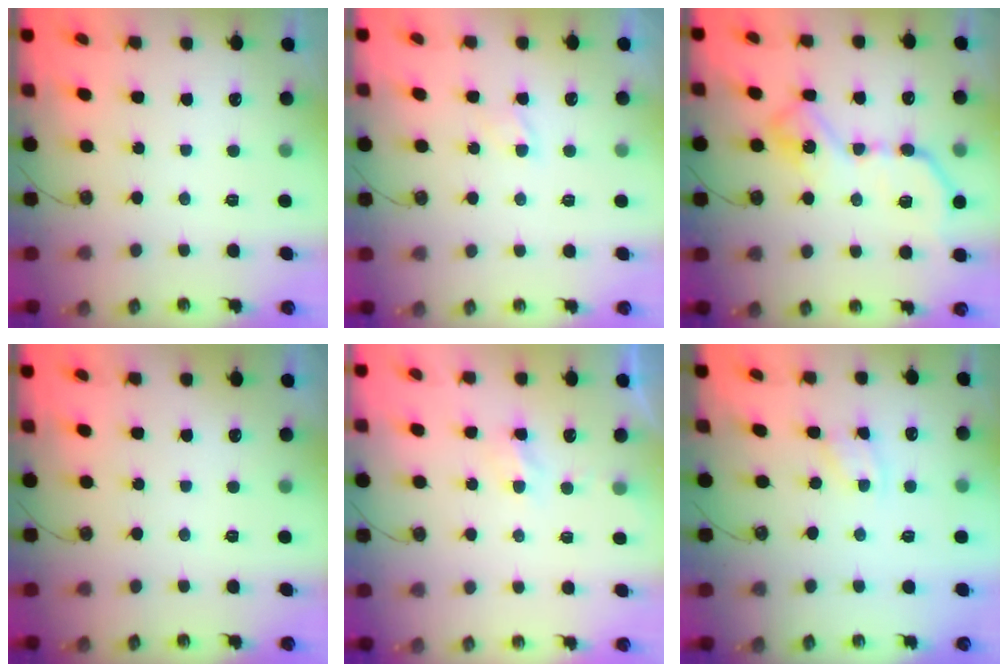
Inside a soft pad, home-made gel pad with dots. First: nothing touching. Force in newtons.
{"total": 2.3, "press": 2.2, "slide": 0.3}
{"total": 14.7, "press": 14.6, "slide": 0.5}
{"total": 0.0}
{"total": 3.1, "press": 3.0, "slide": 0.5}
{"total": 2.1, "press": 2.1, "slide": 0.3}